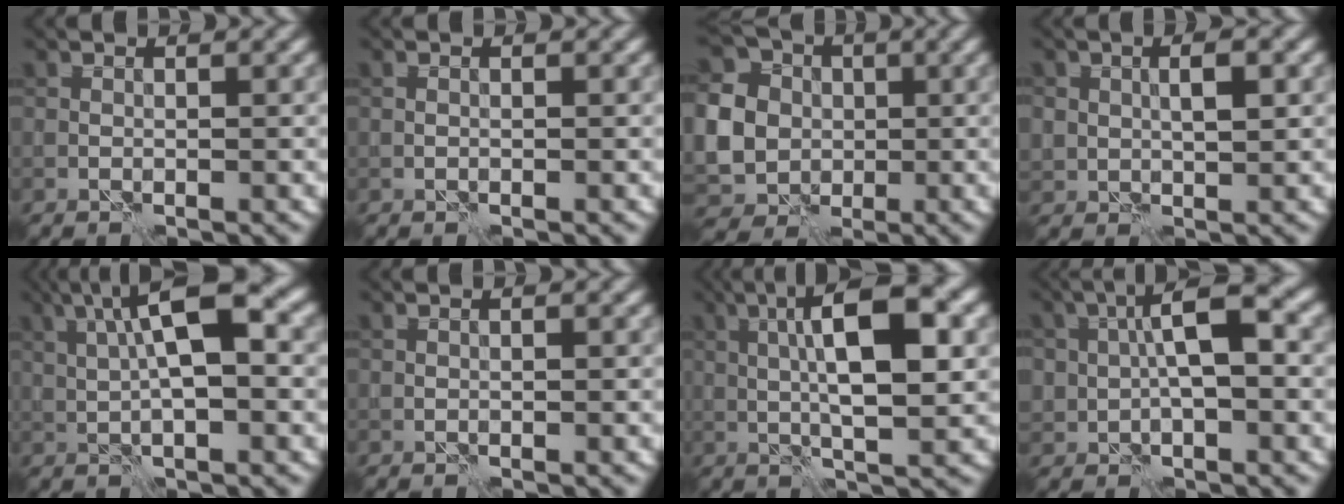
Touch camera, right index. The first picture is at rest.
{"total": 0.0}
{"total": 9.6, "force": [-0.2, 8.6, 4.2], "torque": [-0.109, -0.005, -0.025]}
{"total": 2.8, "force": [0.7, 1.5, 2.3], "torque": [-0.043, 0.002, 0.014]}
{"total": 7.8, "force": [1.8, 2.1, 7.3], "torque": [-0.120, 0.017, 0.024]}
{"total": 0.0}
{"total": 9.2, "force": [1.7, 2.4, 8.7], "torque": [-0.138, 0.009, 0.022]}
{"total": 5.8, "force": [0.9, 2.7, 5.1], "torque": [-0.087, 0.014, 0.011]}